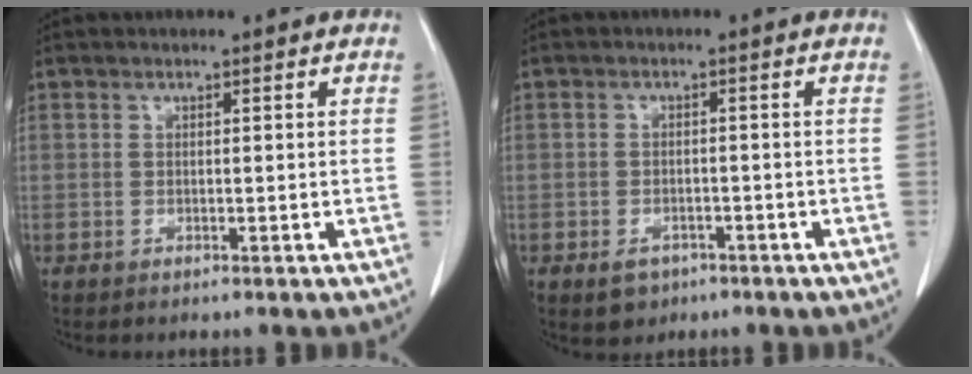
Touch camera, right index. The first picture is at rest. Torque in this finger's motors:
{"motor_torque": [0.33, -0.20, -0.04, 0.01]}